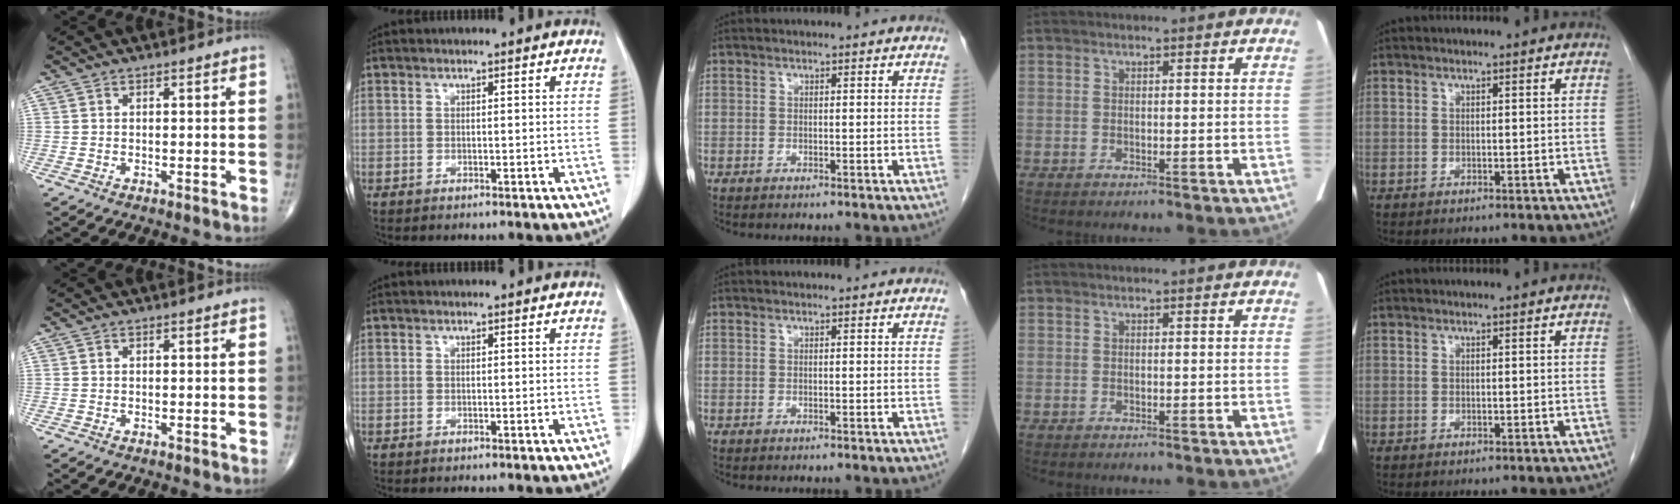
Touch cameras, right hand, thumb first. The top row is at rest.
{}